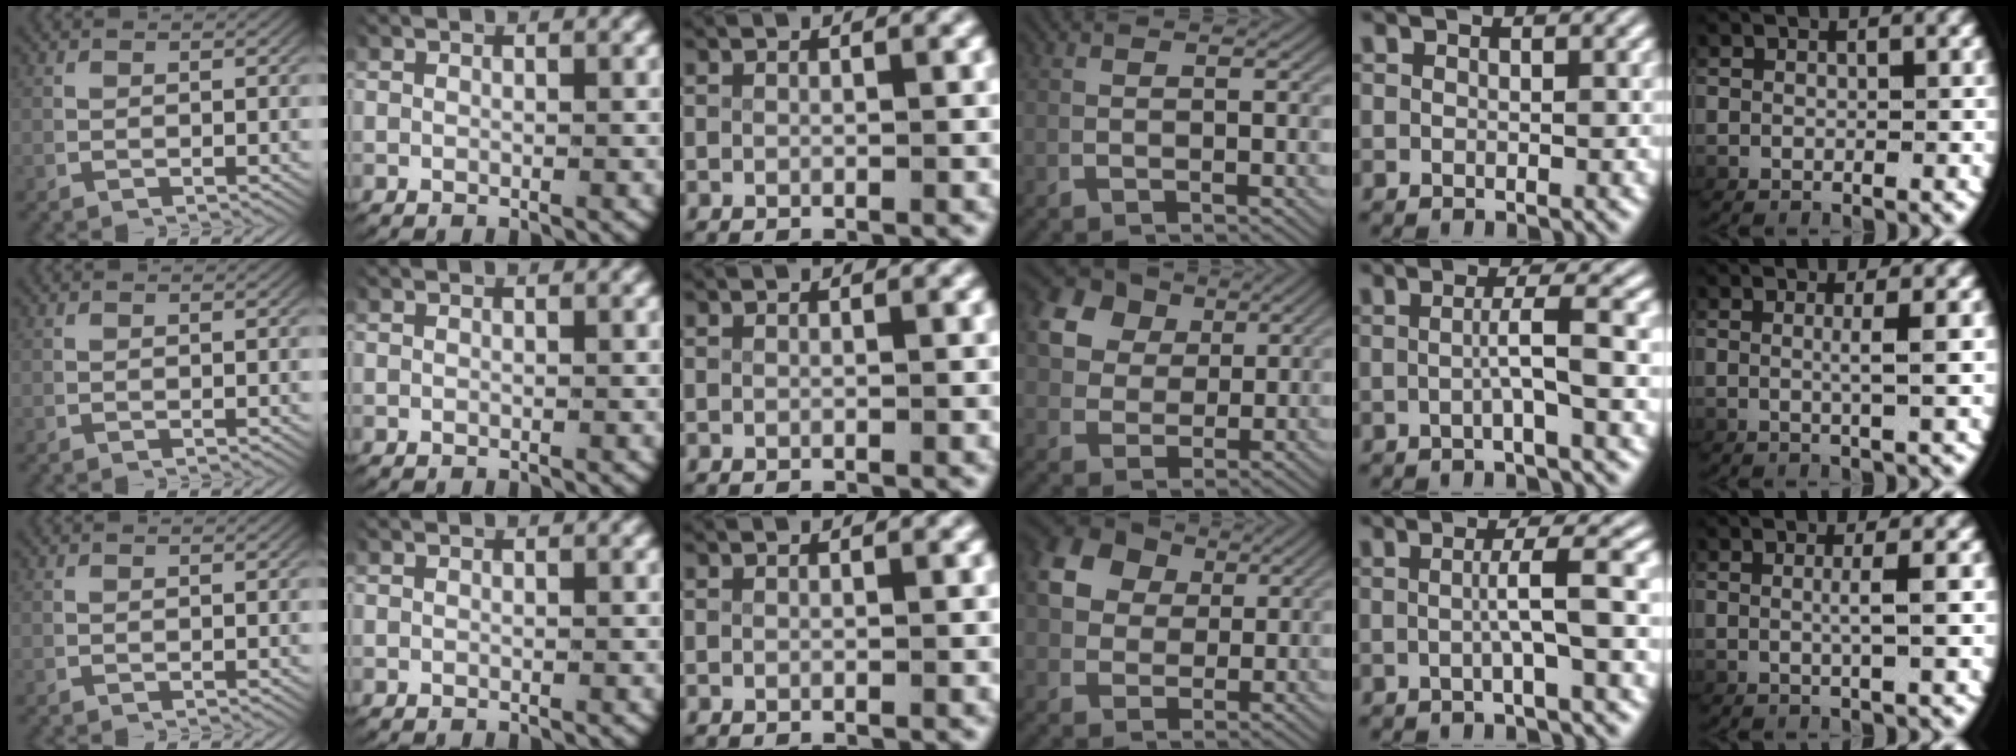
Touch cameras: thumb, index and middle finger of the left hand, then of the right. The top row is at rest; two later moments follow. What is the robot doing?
{"motion": "lift_and_place", "object": "card"}